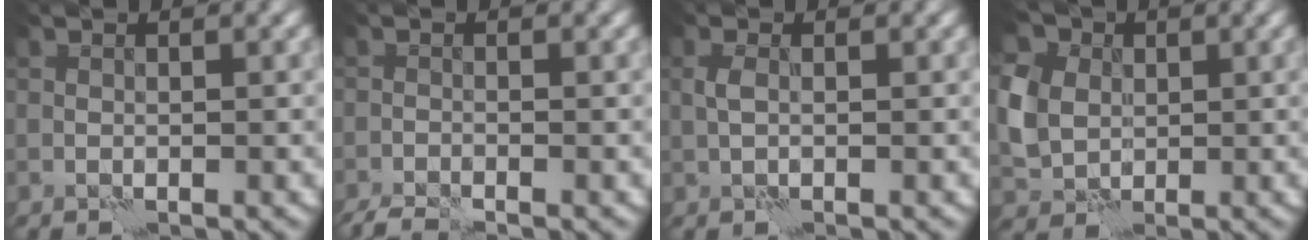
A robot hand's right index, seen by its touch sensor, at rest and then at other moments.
{"total": 2.7, "force": [-2.5, 0.2, 1.1], "torque": [-0.029, -0.014, -0.053]}
{"total": 0.8, "force": [0.2, 0.3, 0.7], "torque": [-0.018, 0.002, 0.002]}
{"total": 5.2, "force": [0.9, 4.4, 2.7], "torque": [-0.074, 0.006, 0.016]}